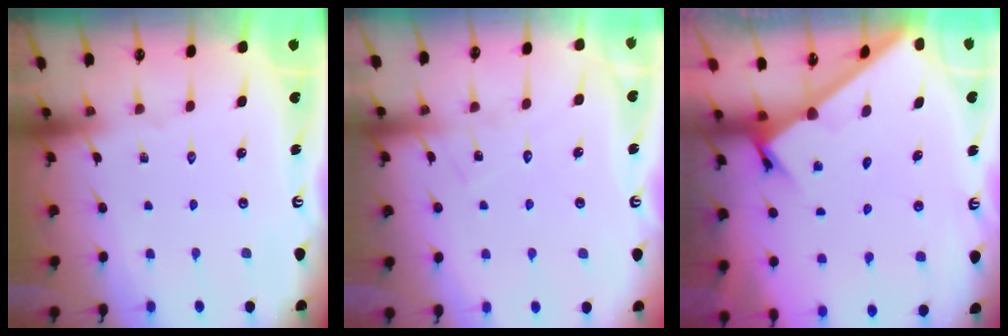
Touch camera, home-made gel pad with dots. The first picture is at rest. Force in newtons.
{"total": 8.1, "press": 8.0, "slide": 0.3}
{"total": 1.9, "press": 1.9, "slide": 0.1}